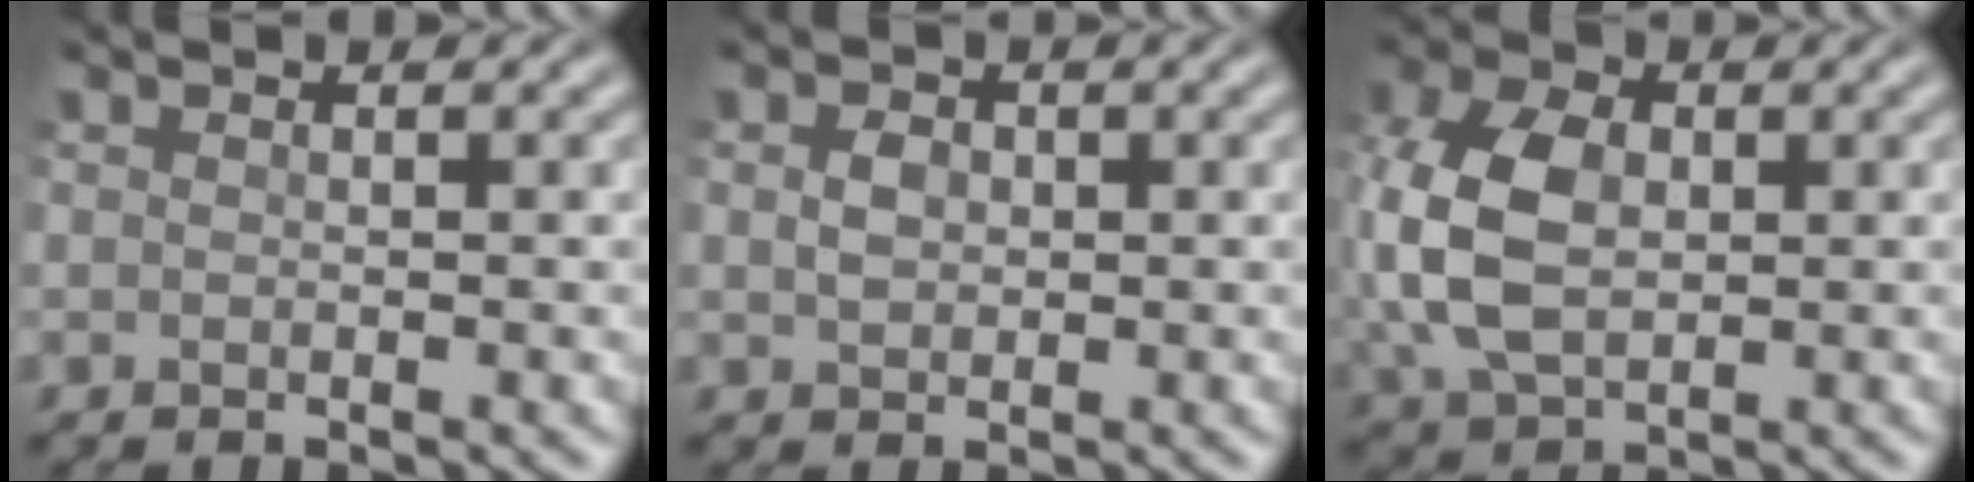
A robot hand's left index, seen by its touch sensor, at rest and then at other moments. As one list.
[{"total": 1.9, "force": [0.3, 1.5, 1.2], "torque": [-0.025, 0.002, 0.003]}, {"total": 8.4, "force": [0.4, 5.7, 6.1], "torque": [-0.161, 0.003, 0.006]}]